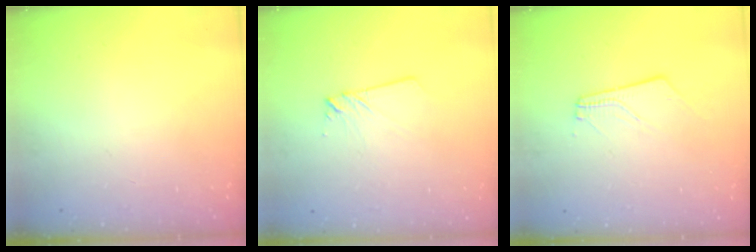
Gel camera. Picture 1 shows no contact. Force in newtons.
{"total": 3.5, "press": 3.5, "slide": 0.4}
{"total": 4.9, "press": 4.9, "slide": 0.7}